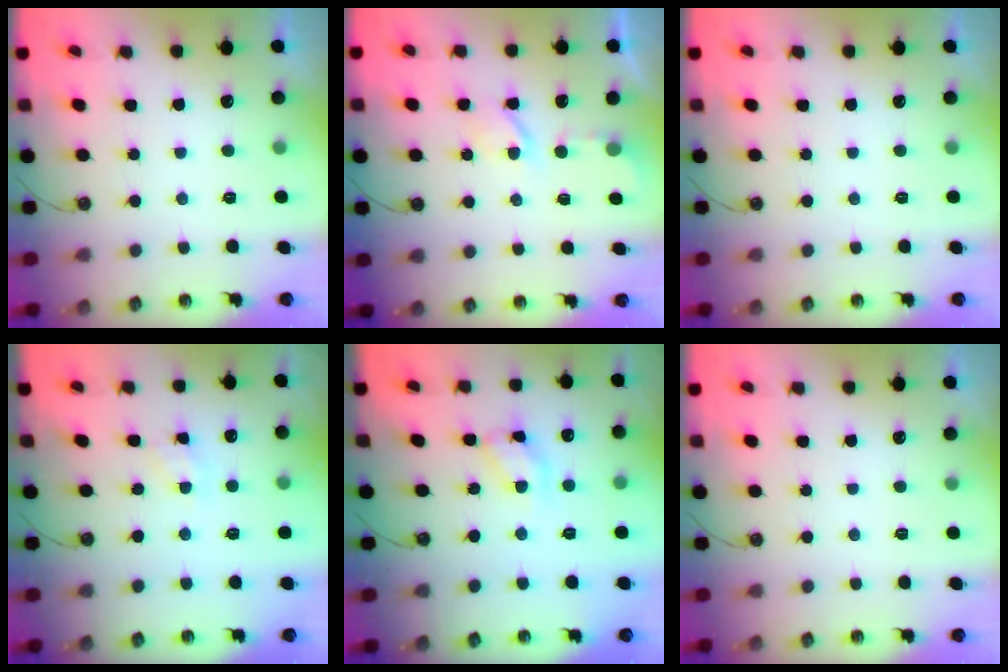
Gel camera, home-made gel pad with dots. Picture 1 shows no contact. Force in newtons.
{"total": 3.6, "press": 3.5, "slide": 0.6}
{"total": 0.0}
{"total": 3.1, "press": 3.1, "slide": 0.5}
{"total": 12.3, "press": 12.3, "slide": 0.9}
{"total": 0.0}